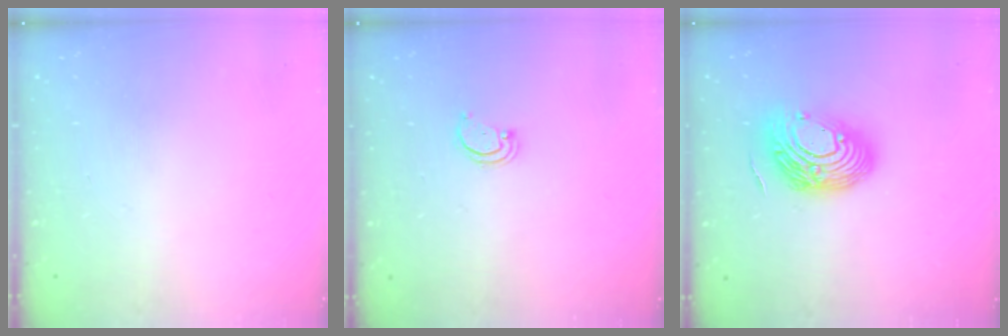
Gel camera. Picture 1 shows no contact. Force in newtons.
{"total": 1.8, "press": 1.8, "slide": 0.2}
{"total": 16.1, "press": 16.0, "slide": 1.8}